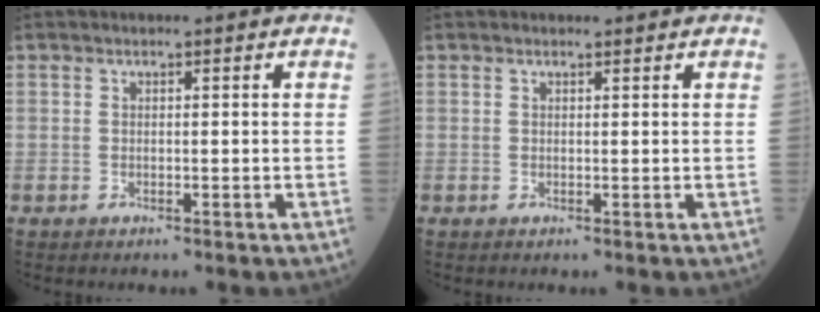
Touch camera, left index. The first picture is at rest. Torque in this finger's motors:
{"motor_torque": [-0.05, 0.46, -0.03, 0.00]}